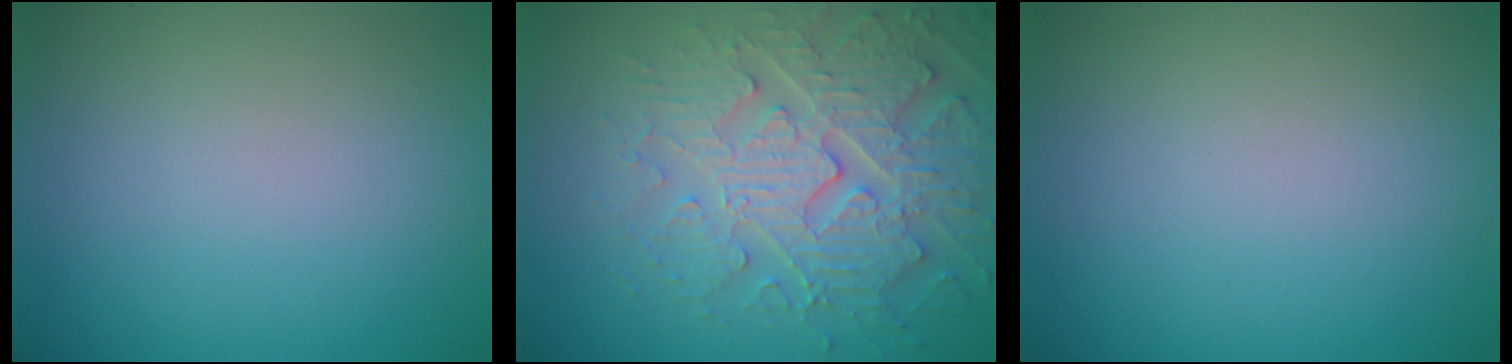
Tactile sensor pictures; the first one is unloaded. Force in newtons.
{"total": 6.1, "press": 5.3, "slide": 3.0}
{"total": 0.0}